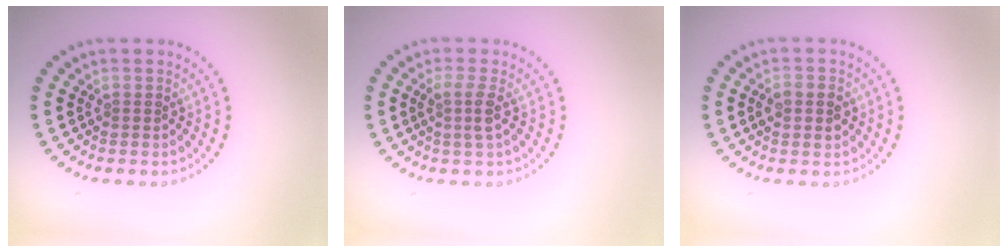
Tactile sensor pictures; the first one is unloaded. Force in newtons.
{"total": 1.9, "press": 1.5, "slide": 1.2}
{"total": 2.8, "press": 2.8, "slide": 0.1}